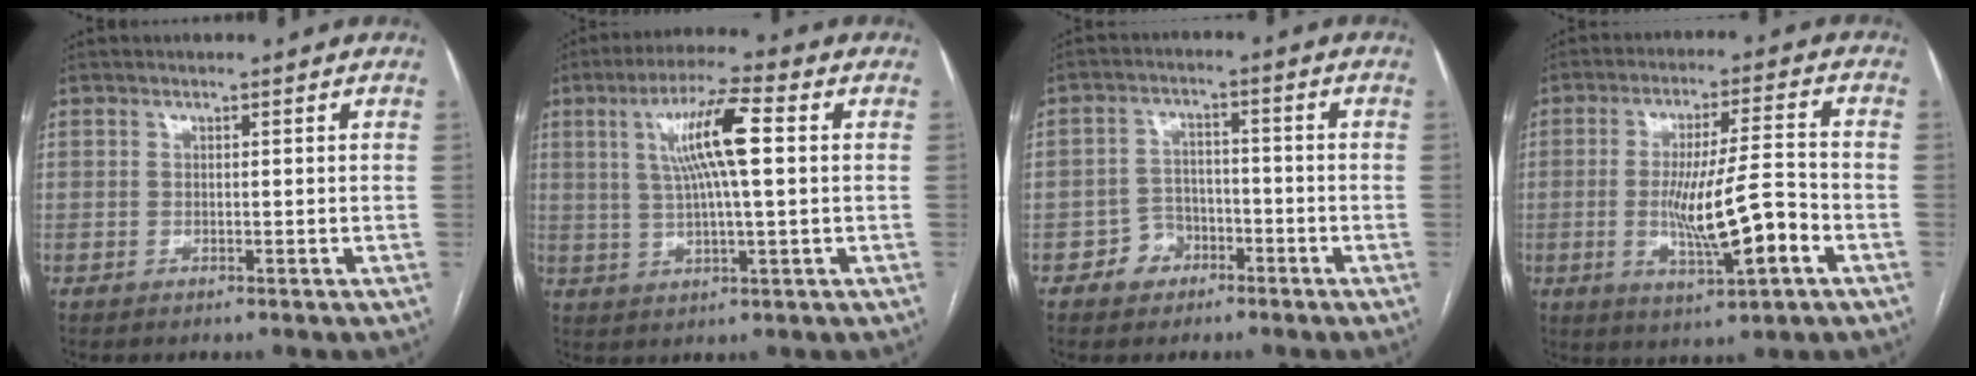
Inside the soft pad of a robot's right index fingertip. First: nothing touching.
{"total": 10.0, "force": [2.3, 0.8, 9.7], "torque": [-0.180, 0.013, 0.040]}
{"total": 4.6, "force": [-2.5, 3.7, 1.1], "torque": [-0.011, 0.017, -0.039]}
{"total": 12.1, "force": [-3.4, 1.2, 11.5], "torque": [-0.201, -0.003, -0.052]}